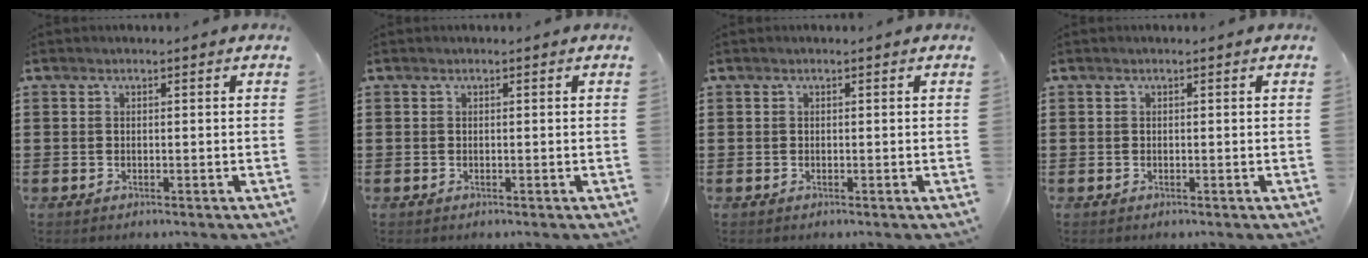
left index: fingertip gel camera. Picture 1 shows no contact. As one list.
[{"total": 0.0}, {"total": 0.0}, {"total": 0.0}]